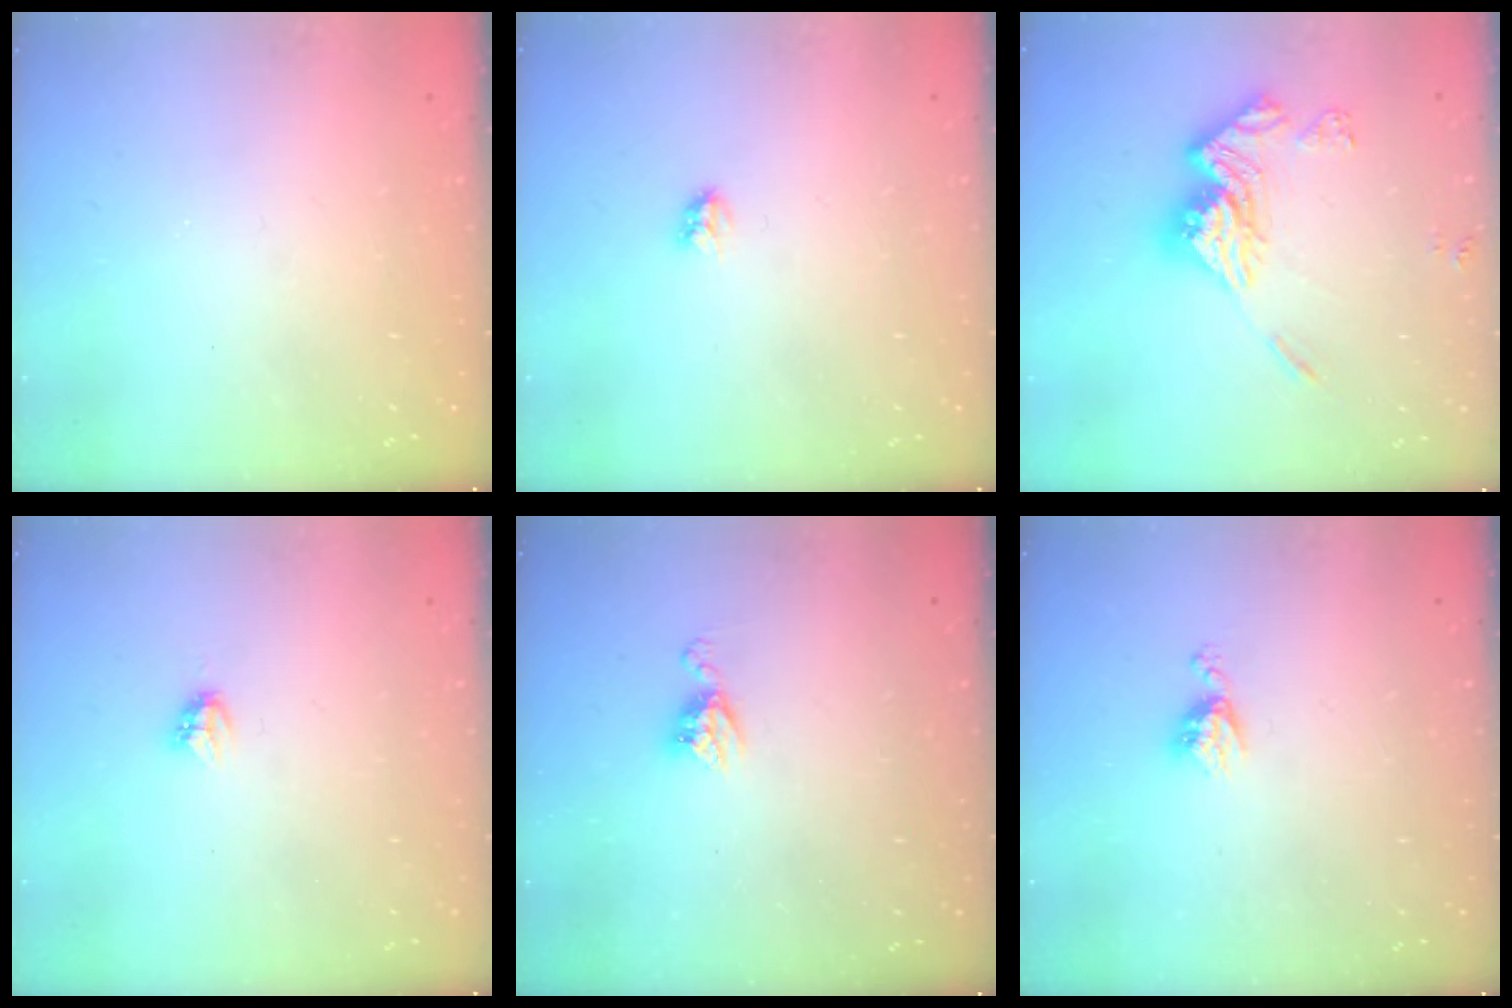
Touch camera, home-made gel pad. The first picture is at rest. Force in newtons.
{"total": 3.0, "press": 3.0, "slide": 0.4}
{"total": 15.7, "press": 15.6, "slide": 1.7}
{"total": 2.8, "press": 2.7, "slide": 0.4}
{"total": 6.8, "press": 6.8, "slide": 0.4}
{"total": 4.4, "press": 4.3, "slide": 0.6}